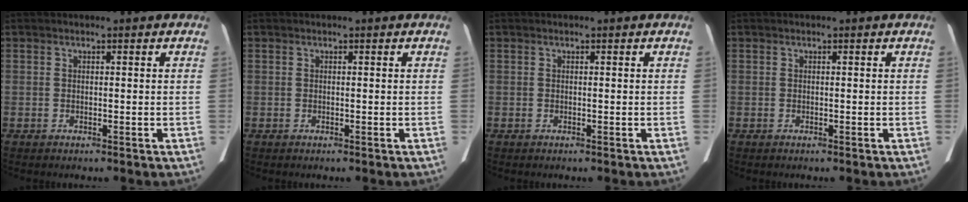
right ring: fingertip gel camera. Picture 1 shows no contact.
{"total": 0.0}
{"total": 0.0}
{"total": 0.0}